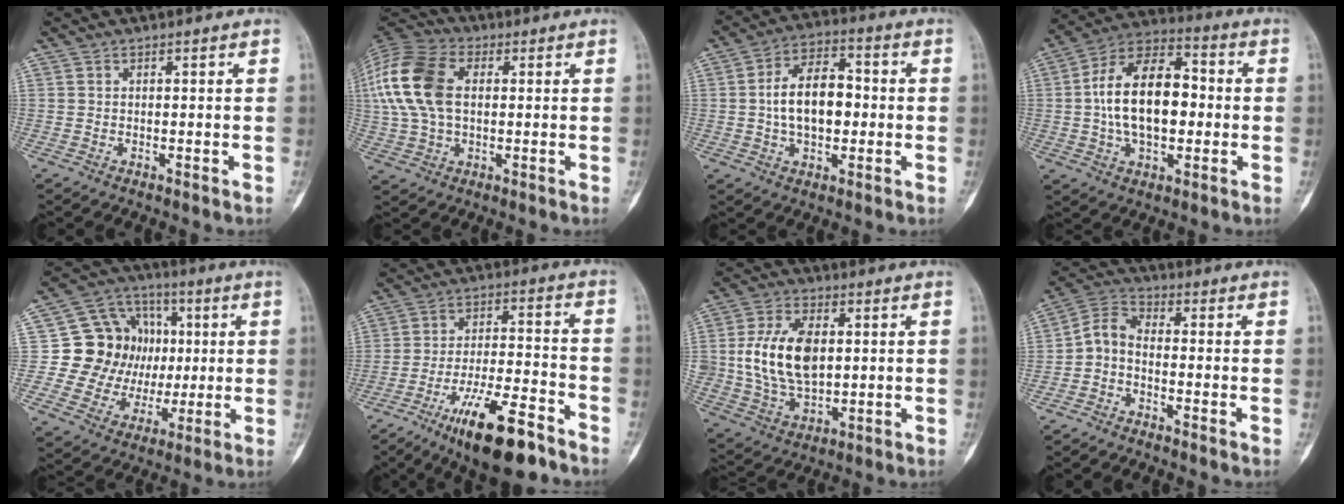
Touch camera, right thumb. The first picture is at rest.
{"total": 16.6, "force": [2.3, 10.6, 12.6], "torque": [-0.270, 0.020, 0.039]}
{"total": 12.0, "force": [-0.2, 7.2, 9.6], "torque": [-0.143, 0.023, -0.008]}
{"total": 18.2, "force": [-0.1, 10.5, 14.9], "torque": [-0.235, 0.031, -0.007]}
{"total": 16.2, "force": [1.4, 14.3, 7.5], "torque": [-0.070, 0.021, 0.037]}
{"total": 16.3, "force": [-10.3, 4.7, 11.8], "torque": [-0.195, 0.064, -0.171]}
{"total": 14.8, "force": [1.7, 9.1, 11.6], "torque": [-0.208, -0.003, 0.037]}
{"total": 5.1, "force": [-1.8, 2.8, 3.8], "torque": [-0.074, 0.028, -0.051]}